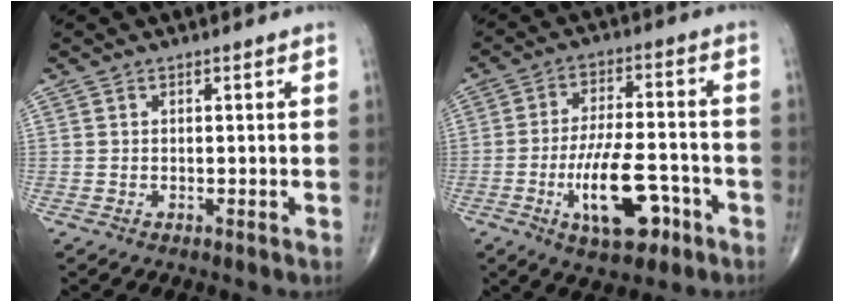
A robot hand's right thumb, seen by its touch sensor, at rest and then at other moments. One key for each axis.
{"total": 13.4, "fx": -5.5, "fy": 5.5, "fz": 10.9, "tx": -0.177, "ty": 0.025, "tz": -0.085}